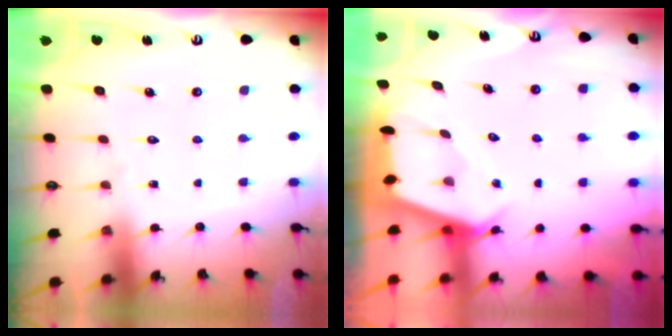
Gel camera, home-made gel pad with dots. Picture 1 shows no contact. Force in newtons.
{"total": 3.5, "press": 3.5, "slide": 0.2}